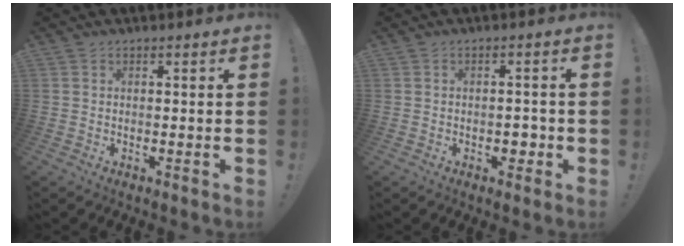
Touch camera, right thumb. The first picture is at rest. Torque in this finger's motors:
{"motor_torque": [0.63, 0.99, 0.47, -0.36, 0.06]}